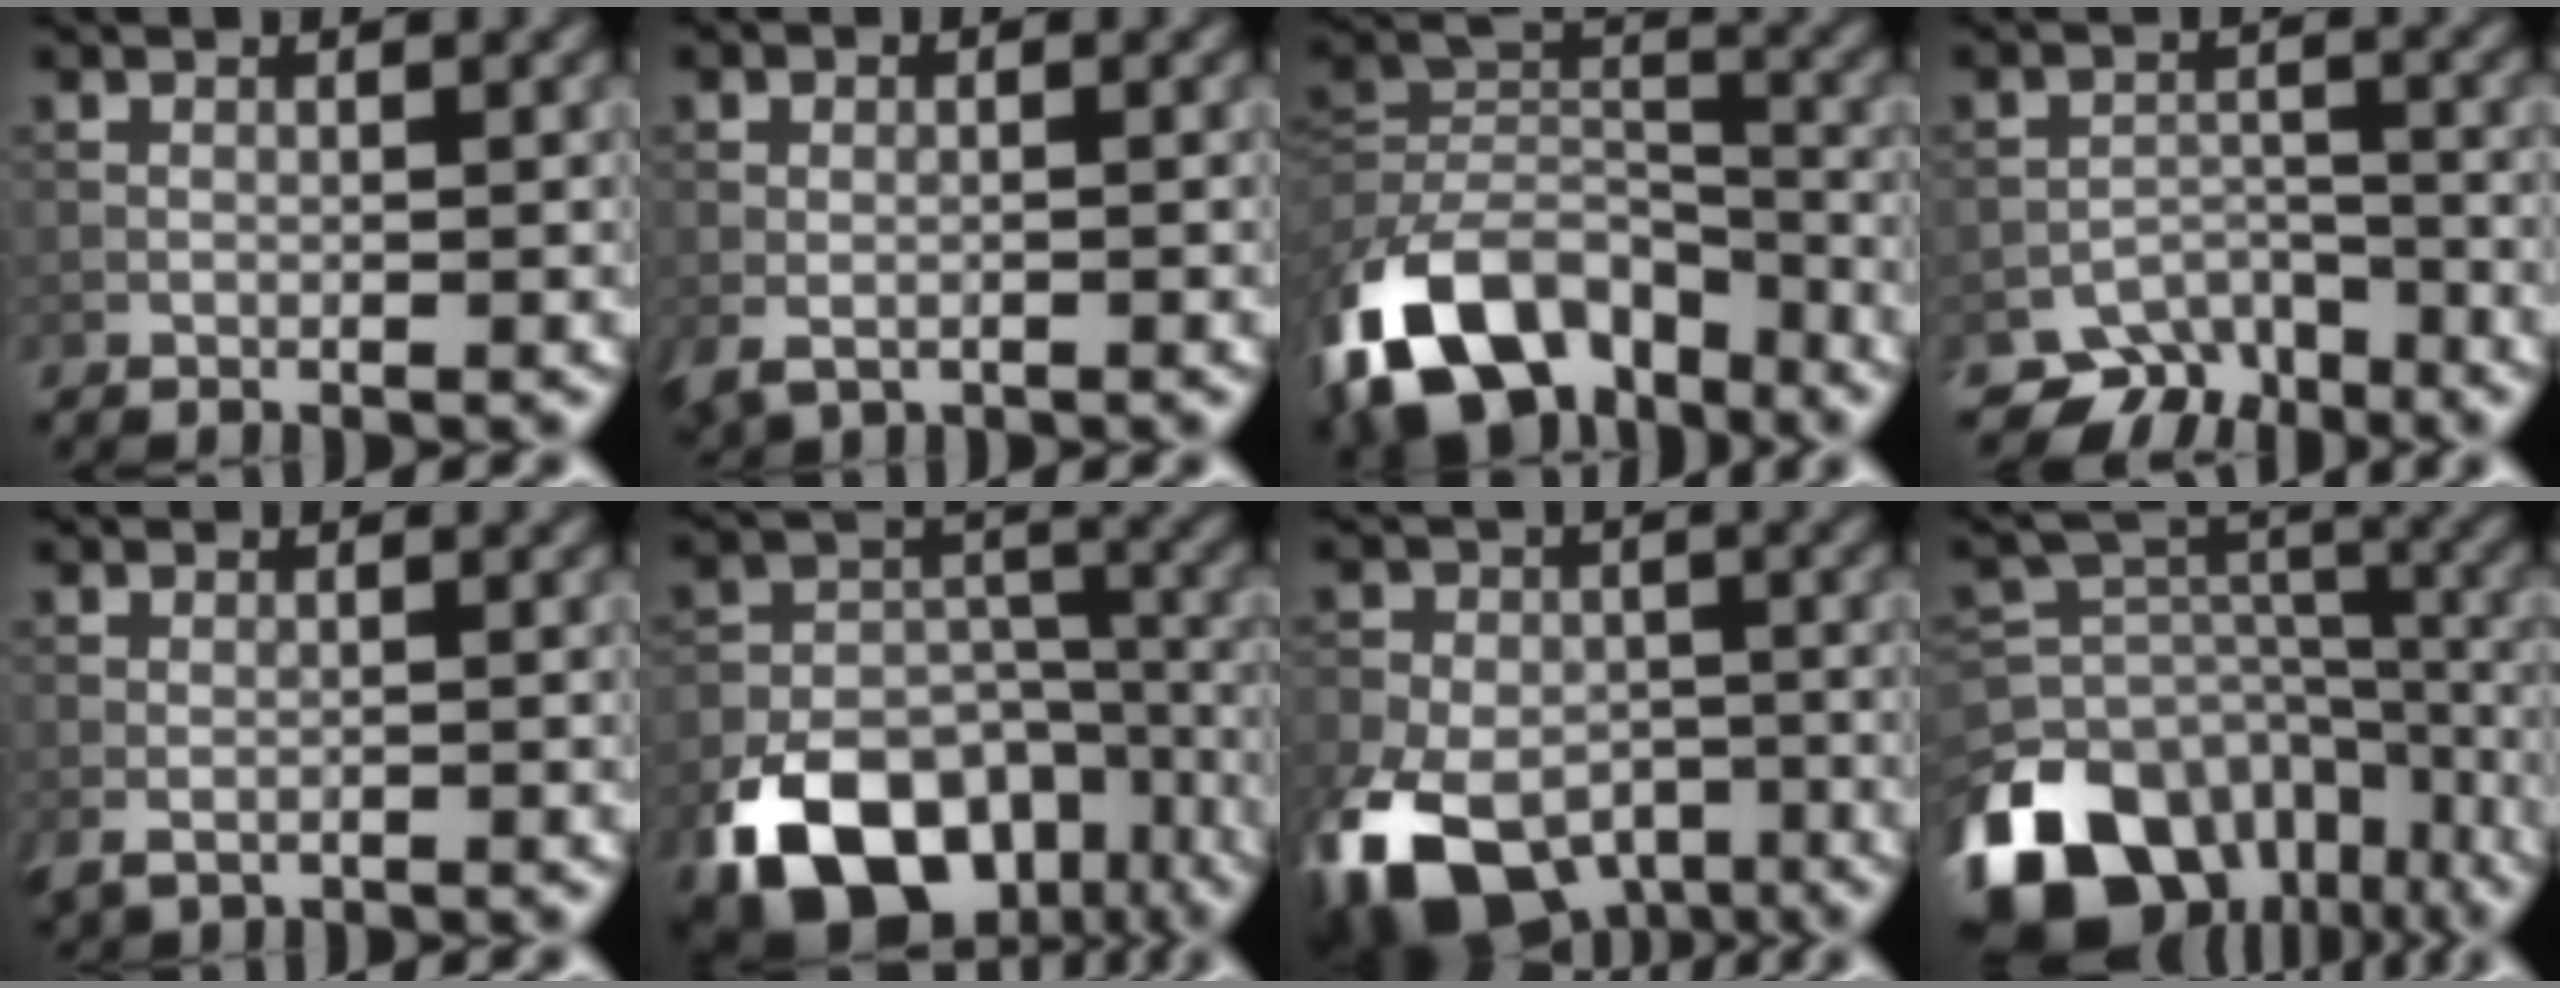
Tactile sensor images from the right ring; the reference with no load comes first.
{"total": 3.1, "force": [-1.1, 2.1, 1.9], "torque": [-0.041, -0.010, -0.023]}
{"total": 14.2, "force": [-8.1, 8.6, 7.9], "torque": [-0.169, 0.003, -0.151]}
{"total": 4.1, "force": [-3.5, 2.1, 0.9], "torque": [-0.001, -0.005, -0.056]}
{"total": 2.3, "force": [-0.9, 1.6, 1.4], "torque": [-0.032, -0.007, -0.020]}
{"total": 13.8, "force": [-7.9, 8.6, 7.3], "torque": [-0.147, -0.019, -0.126]}
{"total": 16.4, "force": [-8.8, 10.9, 8.6], "torque": [-0.179, -0.048, -0.144]}
{"total": 16.4, "force": [-11.4, 9.9, 6.4], "torque": [-0.171, -0.021, -0.169]}